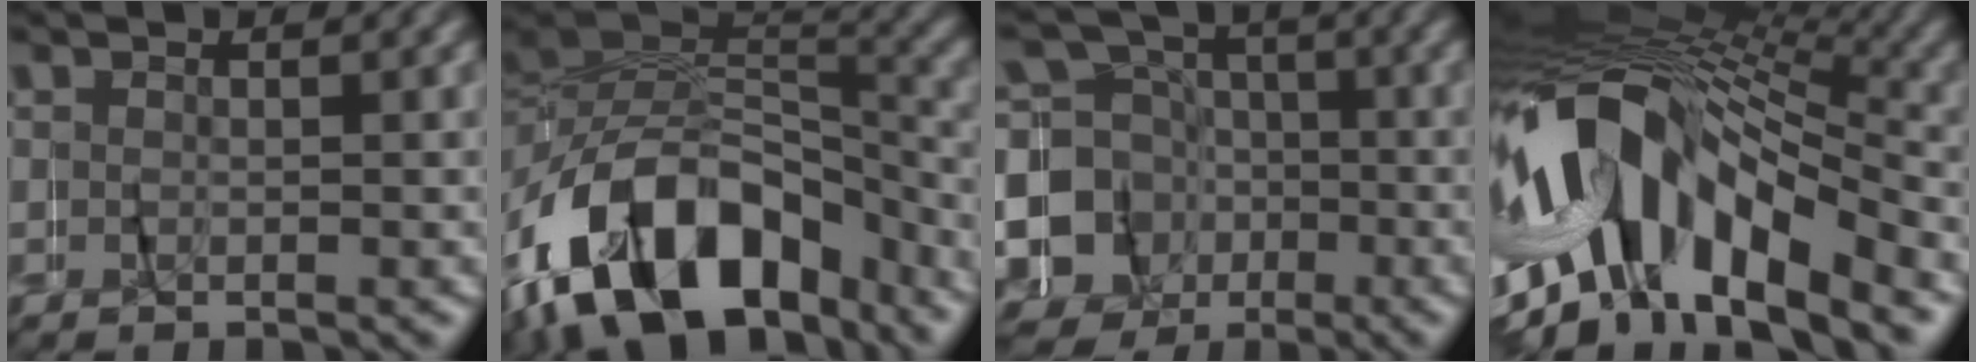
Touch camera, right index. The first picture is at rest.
{"total": 14.4, "force": [-6.2, 9.3, 9.0], "torque": [-0.188, -0.033, -0.083]}
{"total": 14.2, "force": [-4.1, 13.1, 3.8], "torque": [-0.104, -0.056, -0.070]}
{"total": 17.9, "force": [-2.4, 12.5, 12.7], "torque": [-0.248, 0.015, -0.048]}